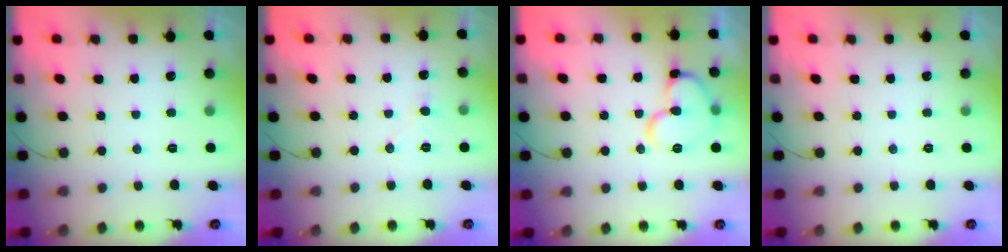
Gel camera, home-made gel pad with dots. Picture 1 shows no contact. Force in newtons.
{"total": 5.8, "press": 5.7, "slide": 0.5}
{"total": 13.2, "press": 13.1, "slide": 1.7}
{"total": 0.0}